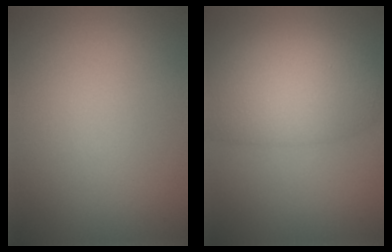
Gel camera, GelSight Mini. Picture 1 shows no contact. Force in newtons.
{"total": 6.8, "press": 6.8, "slide": 0.4}